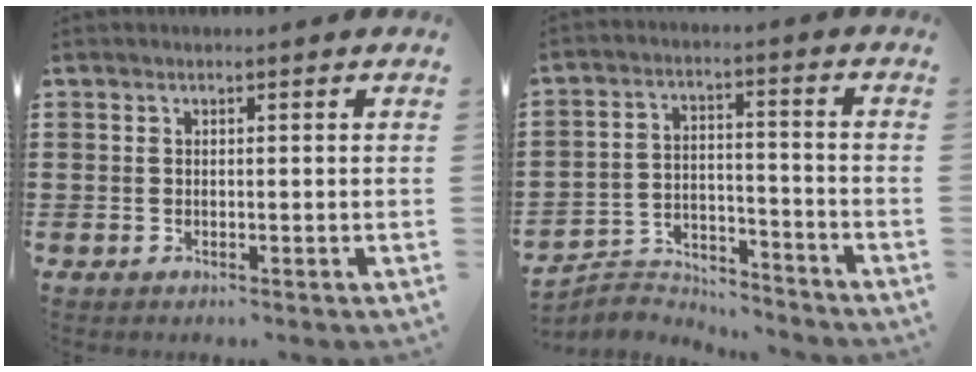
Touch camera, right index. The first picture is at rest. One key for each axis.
{"total": 5.2, "fx": -5.1, "fy": 1.0, "fz": 0.3, "tx": -0.015, "ty": 0.012, "tz": -0.105}